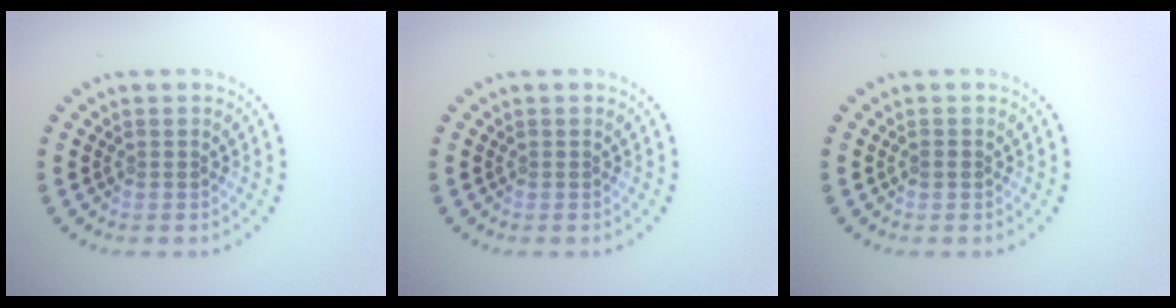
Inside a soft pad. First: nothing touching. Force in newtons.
{"total": 0.0}
{"total": 0.5, "press": 0.5, "slide": 0.0}